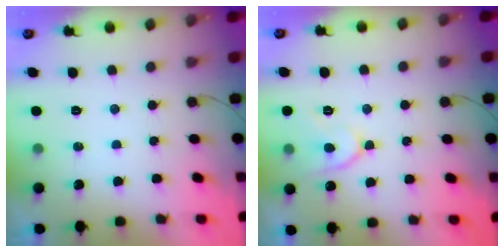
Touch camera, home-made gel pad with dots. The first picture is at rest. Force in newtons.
{"total": 9.2, "press": 9.2, "slide": 1.2}